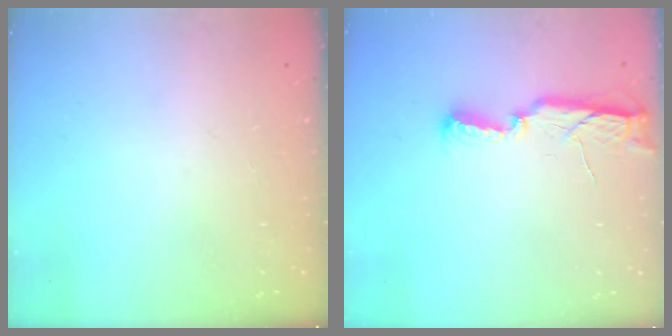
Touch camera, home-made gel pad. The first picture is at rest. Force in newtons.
{"total": 9.0, "press": 7.8, "slide": 4.5}